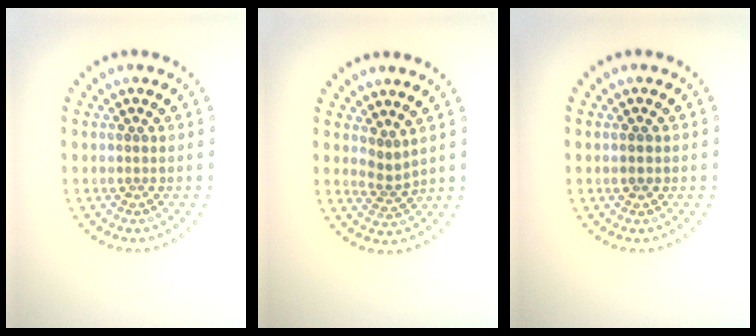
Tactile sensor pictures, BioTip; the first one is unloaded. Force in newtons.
{"total": 1.8, "press": 1.1, "slide": 1.4}
{"total": 1.2, "press": 1.2, "slide": 0.1}